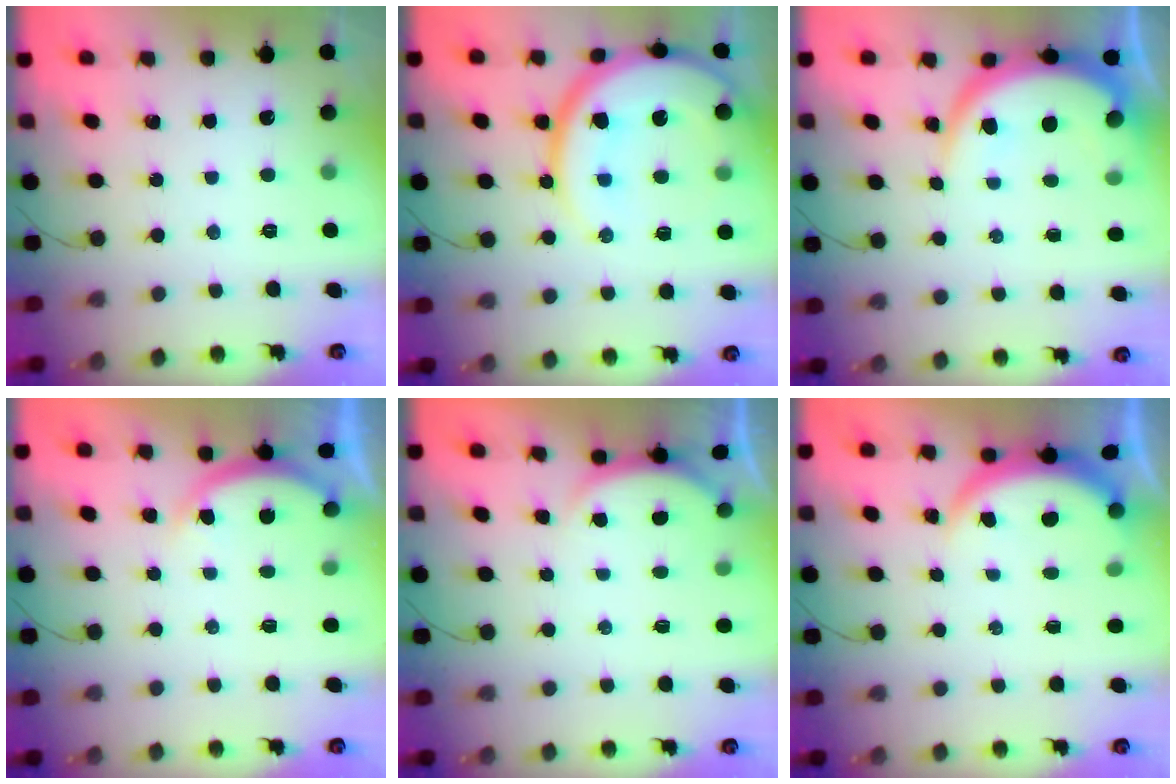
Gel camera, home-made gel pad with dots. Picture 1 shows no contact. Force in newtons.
{"total": 19.5, "press": 19.4, "slide": 2.0}
{"total": 9.9, "press": 9.9, "slide": 0.8}
{"total": 5.1, "press": 5.1, "slide": 0.7}
{"total": 2.2, "press": 2.2, "slide": 0.6}
{"total": 3.9, "press": 3.9, "slide": 0.1}